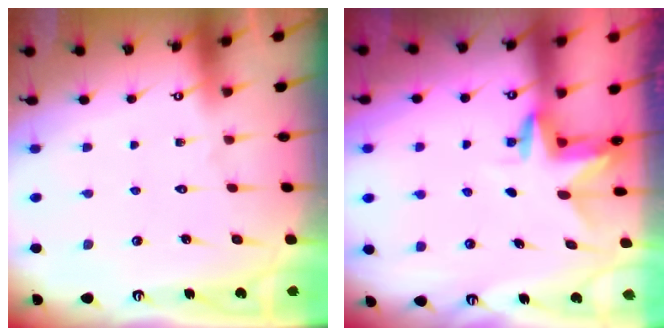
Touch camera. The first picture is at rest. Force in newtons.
{"total": 3.0, "press": 3.0, "slide": 0.3}